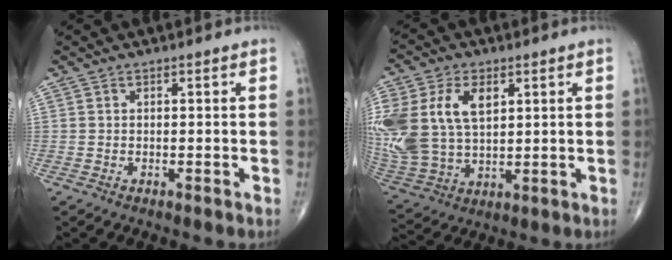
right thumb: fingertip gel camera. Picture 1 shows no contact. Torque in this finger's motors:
{"motor_torque": [1.90, 2.16, 0.93, -0.41, 0.42]}